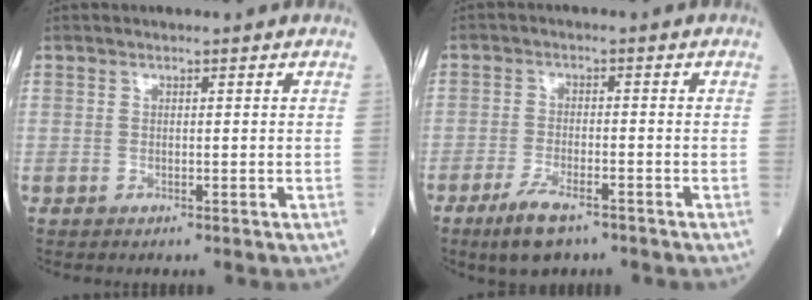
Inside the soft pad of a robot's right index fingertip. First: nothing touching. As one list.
[{"total": 5.8, "force": [-4.0, 1.7, 3.8], "torque": [-0.083, -0.009, -0.069]}]